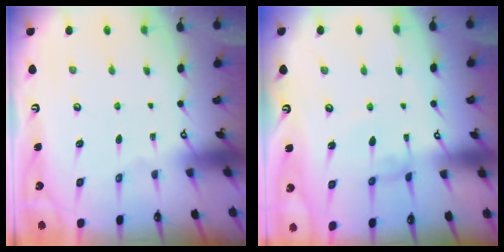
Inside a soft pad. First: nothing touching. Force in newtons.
{"total": 0.7, "press": 0.7, "slide": 0.1}